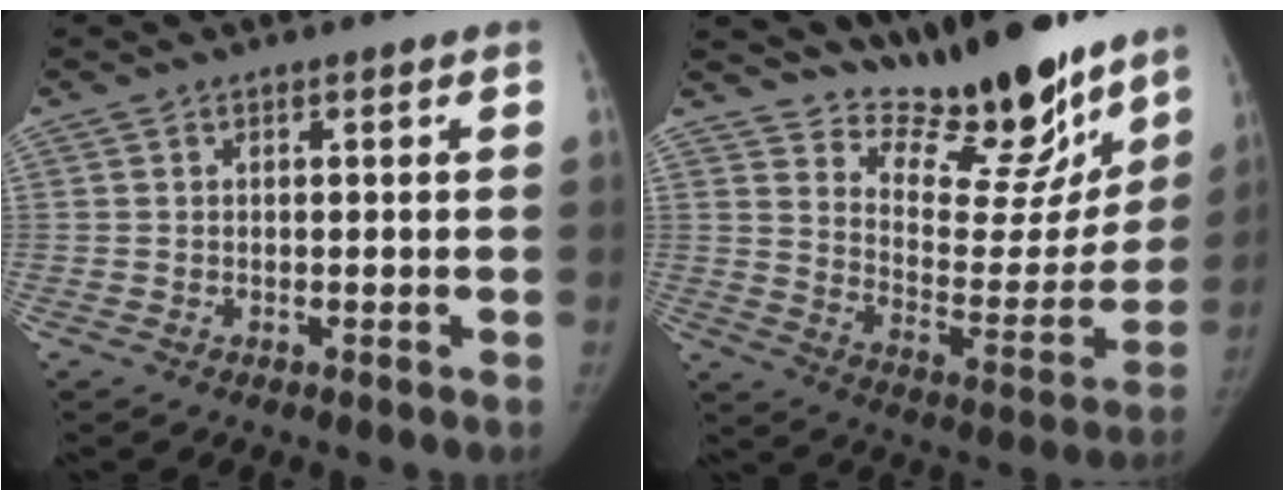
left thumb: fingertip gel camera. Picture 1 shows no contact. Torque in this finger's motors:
{"motor_torque": [-0.01, 0.18, 0.04, -0.48, 0.09]}